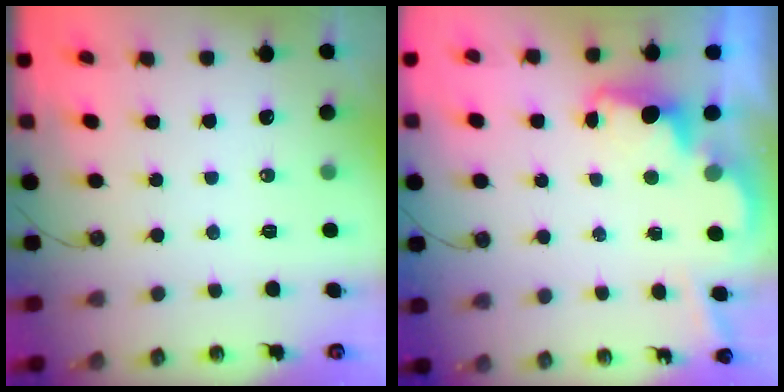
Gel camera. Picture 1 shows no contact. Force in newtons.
{"total": 3.6, "press": 3.5, "slide": 0.7}